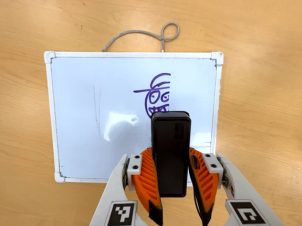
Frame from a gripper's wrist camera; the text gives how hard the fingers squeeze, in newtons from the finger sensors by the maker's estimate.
{"total": 9.4, "left": 7.2, "right": 11.6}